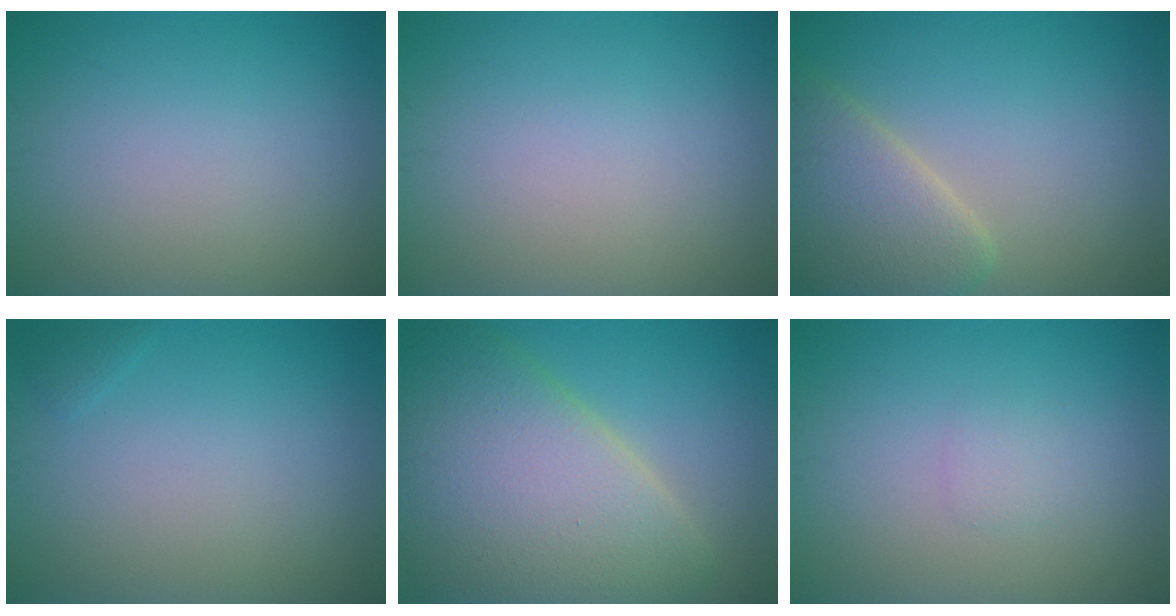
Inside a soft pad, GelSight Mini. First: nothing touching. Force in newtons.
{"total": 0.0}
{"total": 5.6, "press": 5.6, "slide": 0.5}
{"total": 0.5, "press": 0.5, "slide": 0.0}
{"total": 11.2, "press": 11.2, "slide": 0.9}
{"total": 0.9, "press": 0.9, "slide": 0.1}